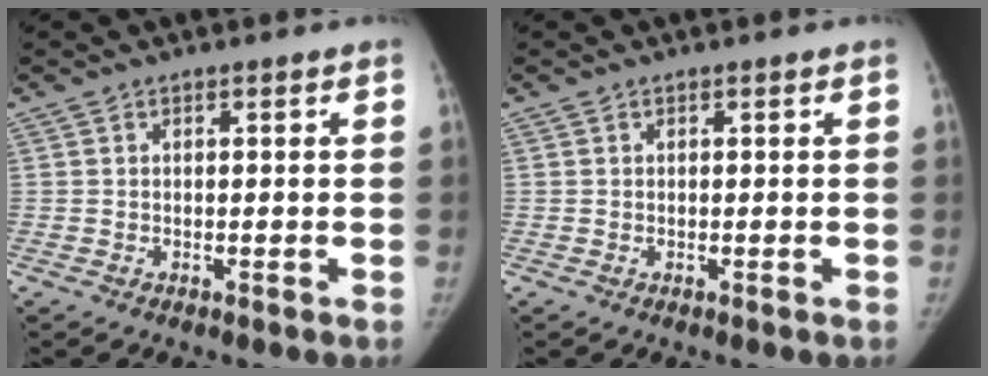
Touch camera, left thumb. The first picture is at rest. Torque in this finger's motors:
{"motor_torque": [0.04, 0.03, 0.14, -0.07, 0.02]}